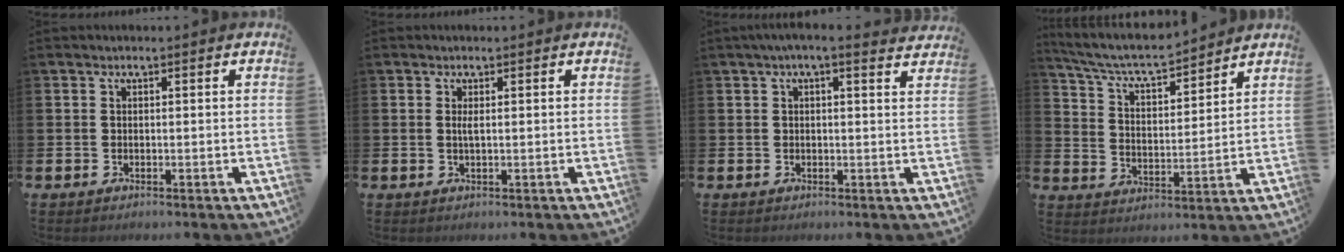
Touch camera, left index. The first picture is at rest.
{"total": 0.9, "force": [0.1, 0.1, 0.9], "torque": [-0.023, 0.003, 0.003]}
{"total": 2.1, "force": [1.8, 0.0, 1.0], "torque": [-0.013, -0.008, 0.030]}
{"total": 6.8, "force": [6.3, 1.1, 2.2], "torque": [-0.073, -0.042, 0.108]}